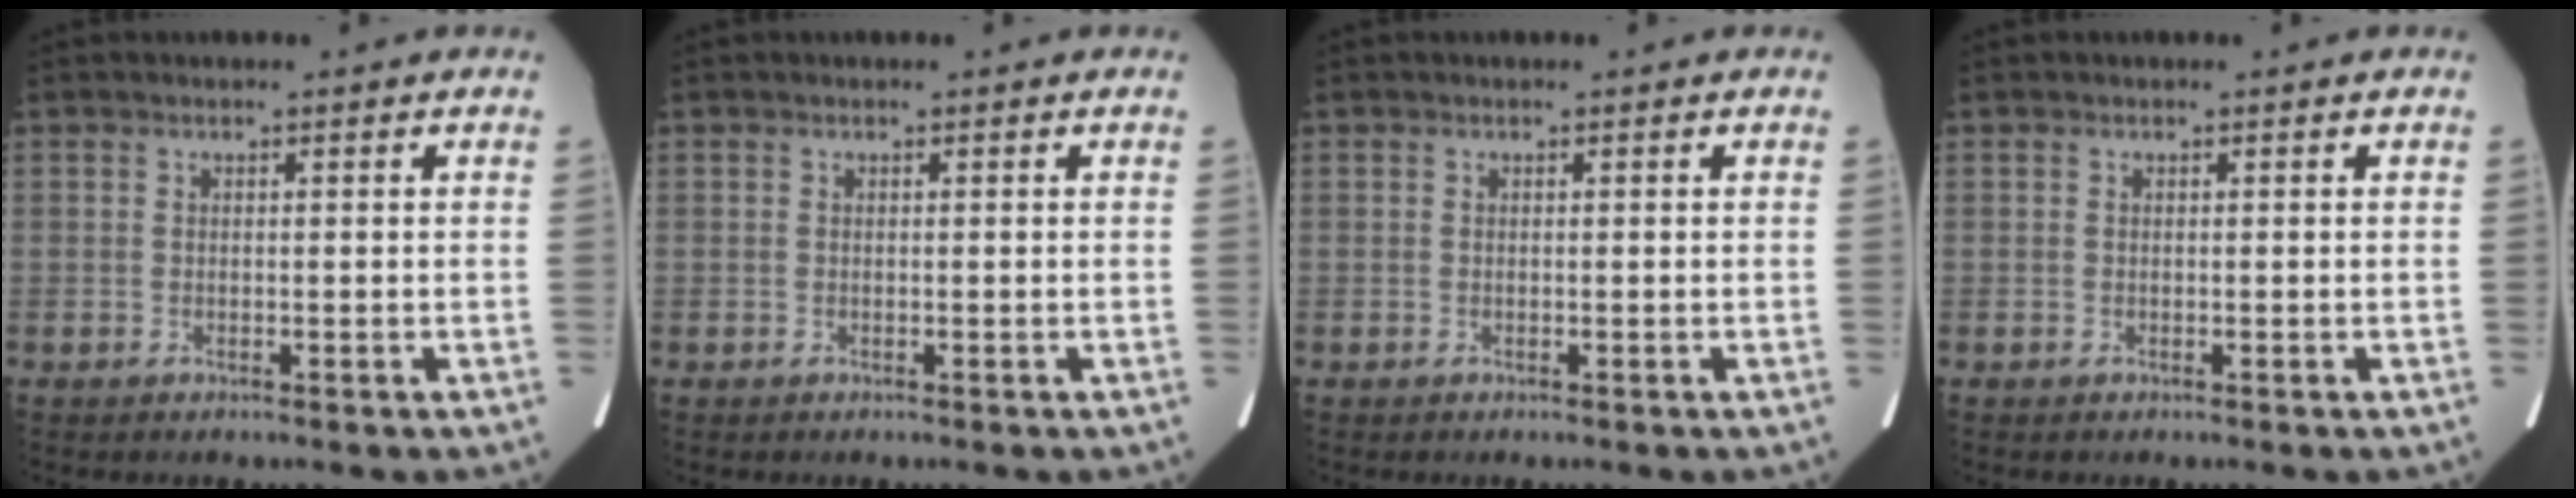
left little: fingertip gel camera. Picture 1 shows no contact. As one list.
[{"total": 0.0}, {"total": 0.0}, {"total": 0.0}]